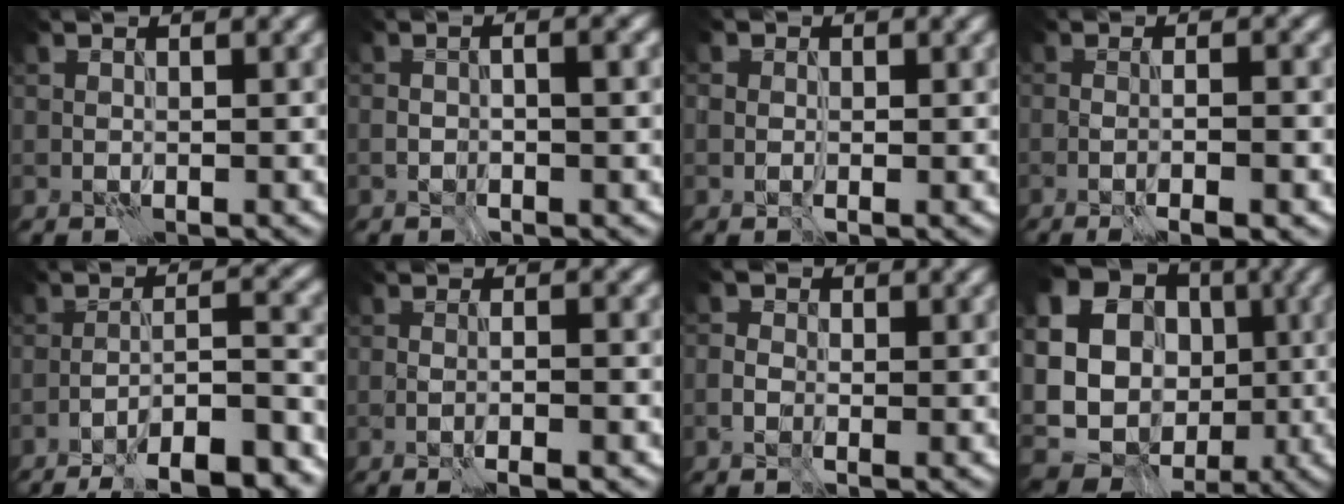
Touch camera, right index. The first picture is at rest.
{"total": 2.2, "force": [-0.6, 0.7, 2.0], "torque": [-0.034, 0.003, -0.013]}
{"total": 1.8, "force": [0.0, 1.6, 0.9], "torque": [-0.008, 0.001, -0.005]}
{"total": 4.2, "force": [-1.5, 1.0, 3.8], "torque": [-0.047, 0.002, -0.018]}
{"total": 13.2, "force": [-9.9, 3.1, 8.2], "torque": [-0.111, 0.006, -0.133]}
{"total": 3.5, "force": [-1.2, 0.8, 3.1], "torque": [-0.034, 0.004, -0.020]}
{"total": 2.0, "force": [-0.8, 1.4, 1.2], "torque": [-0.022, 0.002, -0.024]}
{"total": 21.8, "force": [1.2, 20.1, 8.4], "torque": [-0.190, 0.005, -0.013]}